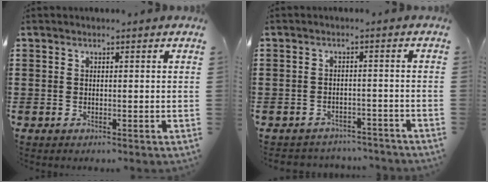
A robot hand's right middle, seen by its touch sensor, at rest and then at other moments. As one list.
[{"total": 2.7, "force": [-2.6, 0.4, -0.1], "torque": [-0.007, -0.003, -0.057]}]